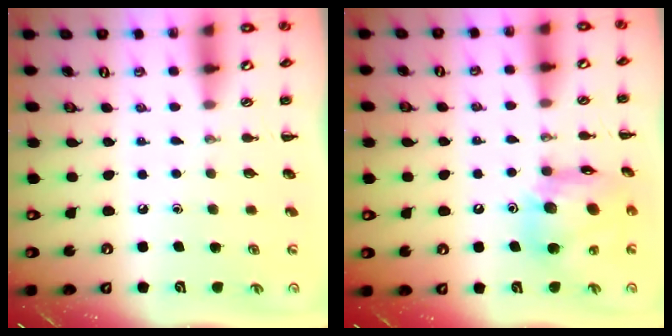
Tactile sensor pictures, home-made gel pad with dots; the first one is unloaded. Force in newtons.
{"total": 15.5, "press": 15.3, "slide": 2.3}